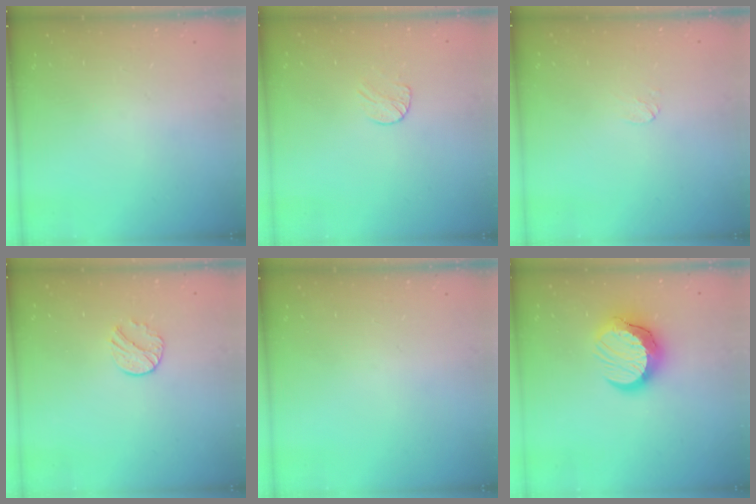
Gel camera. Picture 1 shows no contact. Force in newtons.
{"total": 5.8, "press": 5.8, "slide": 0.6}
{"total": 3.1, "press": 3.1, "slide": 0.3}
{"total": 7.0, "press": 6.9, "slide": 0.7}
{"total": 0.0}
{"total": 15.5, "press": 15.4, "slide": 1.2}